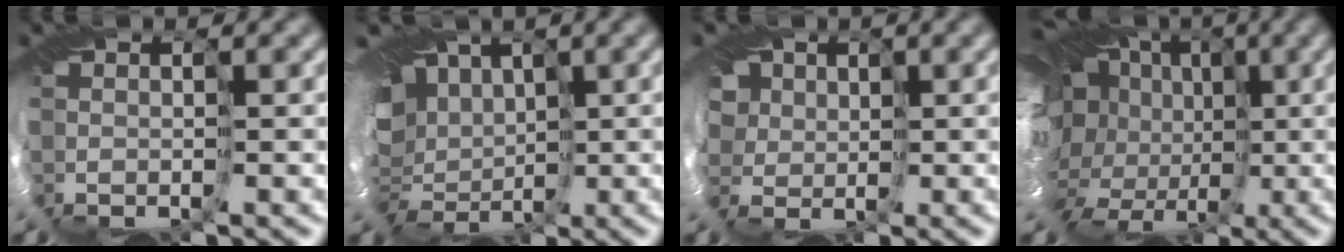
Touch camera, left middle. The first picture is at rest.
{"total": 12.7, "force": [2.3, 9.8, 7.7], "torque": [-0.134, -0.005, 0.016]}
{"total": 8.3, "force": [3.1, 6.5, 4.3], "torque": [-0.086, 0.027, 0.027]}
{"total": 17.5, "force": [0.1, 13.2, 11.6], "torque": [-0.188, 0.010, -0.022]}